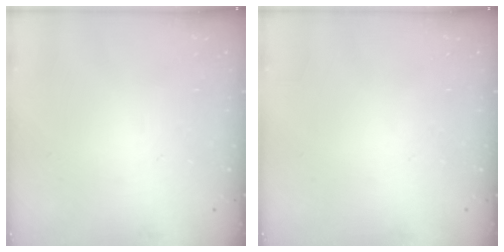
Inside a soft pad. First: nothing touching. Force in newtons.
{"total": 0.0}